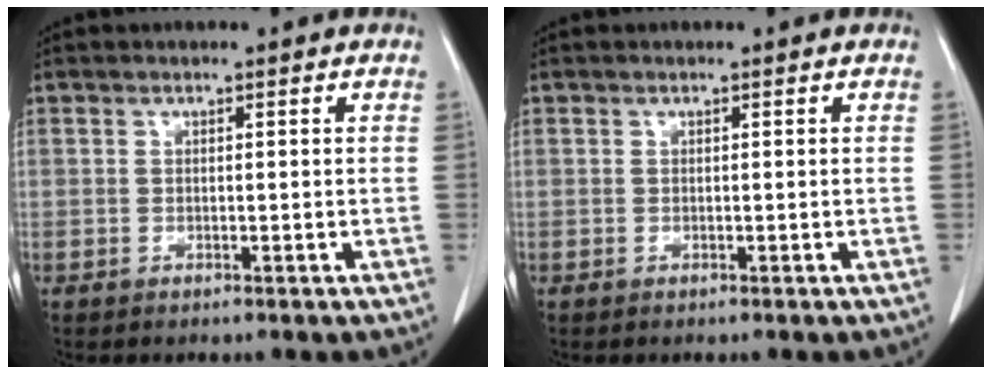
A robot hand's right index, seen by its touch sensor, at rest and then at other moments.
{"total": 0.0}